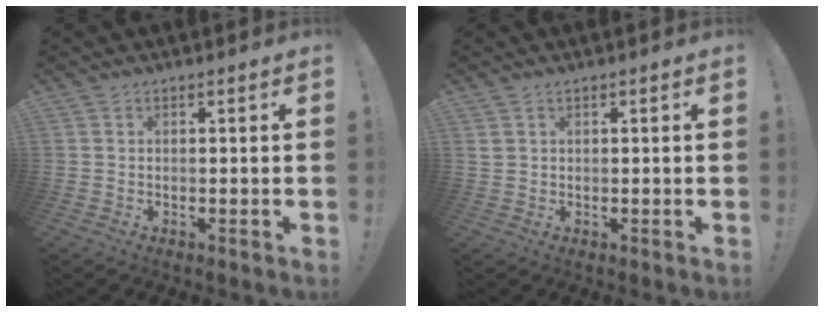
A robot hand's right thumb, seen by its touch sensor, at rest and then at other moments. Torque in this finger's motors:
{"motor_torque": [-0.07, -0.17, 0.35, -0.14, 0.00]}